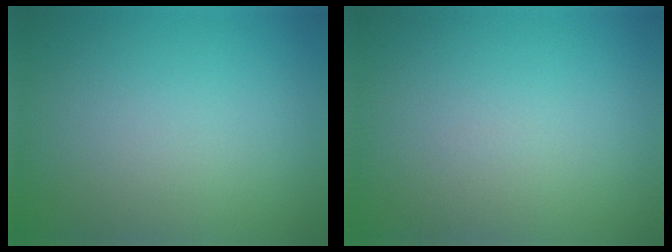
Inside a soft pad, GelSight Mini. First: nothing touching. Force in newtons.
{"total": 0.0}